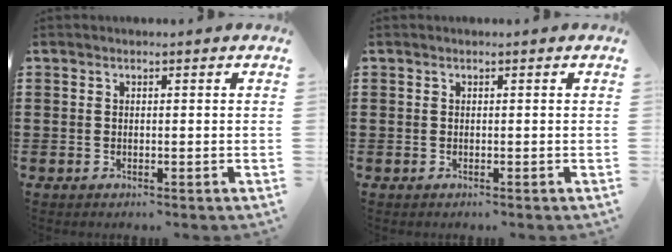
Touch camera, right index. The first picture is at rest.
{"total": 0.0}